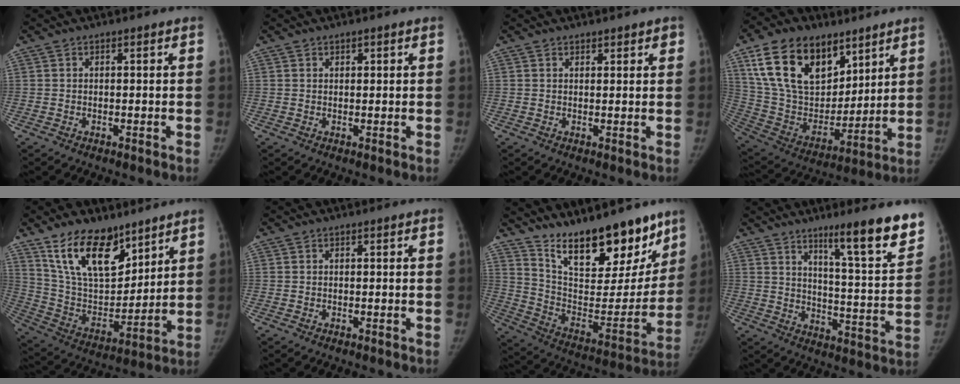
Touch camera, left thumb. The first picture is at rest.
{"total": 0.9, "force": [0.6, 0.6, 0.4], "torque": [0.003, -0.003, 0.009]}
{"total": 2.0, "force": [1.6, 1.0, 0.8], "torque": [0.005, -0.008, 0.019]}
{"total": 23.9, "force": [13.0, 14.7, 13.6], "torque": [-0.221, -0.034, 0.243]}
{"total": 18.3, "force": [12.1, 9.1, 10.3], "torque": [-0.135, -0.066, 0.234]}
{"total": 0.0}
{"total": 24.5, "force": [17.8, 9.2, 14.0], "torque": [-0.163, -0.095, 0.293]}
{"total": 16.8, "force": [11.1, 1.8, 12.5], "torque": [-0.145, -0.074, 0.167]}